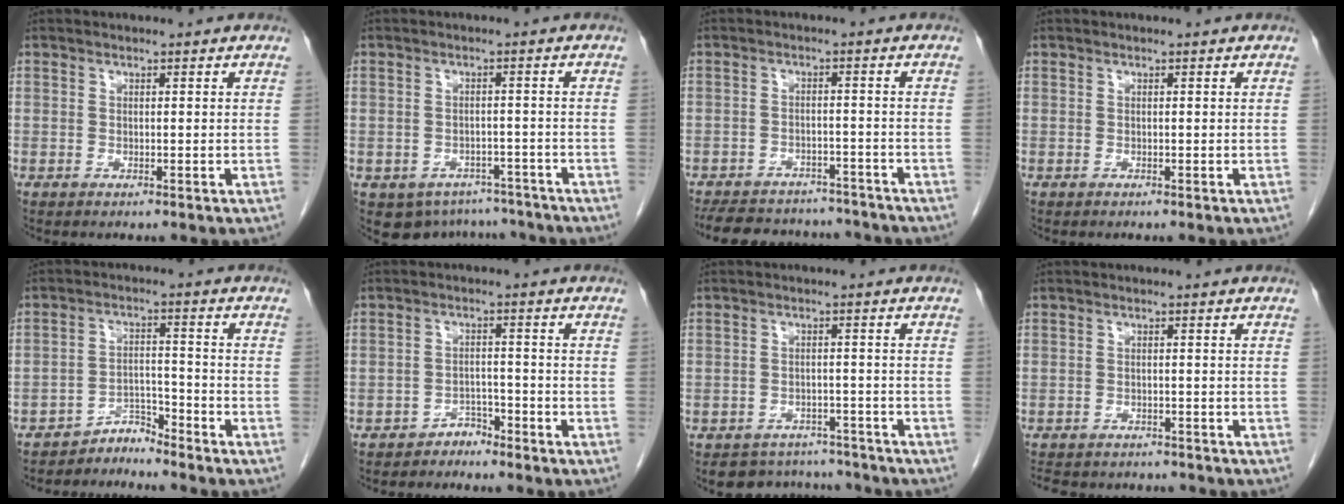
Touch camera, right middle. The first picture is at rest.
{"total": 8.0, "force": [-6.2, 4.9, 1.0], "torque": [-0.005, 0.012, -0.075]}
{"total": 15.6, "force": [-14.0, 5.3, 4.6], "torque": [-0.100, 0.004, -0.183]}
{"total": 0.0}
{"total": 3.6, "force": [-3.6, 0.3, -0.7], "torque": [0.022, 0.002, -0.060]}
{"total": 2.6, "force": [-2.4, 1.1, 0.1], "torque": [0.001, 0.004, -0.039]}
{"total": 6.8, "force": [-6.2, 2.7, -0.6], "torque": [0.019, 0.022, -0.079]}
{"total": 9.9, "force": [-8.8, 3.6, 2.8], "torque": [-0.059, 0.003, -0.110]}